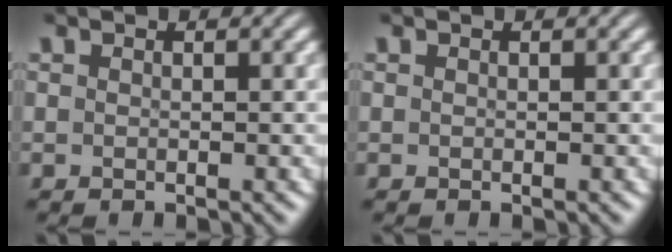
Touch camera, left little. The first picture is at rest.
{"total": 0.0}